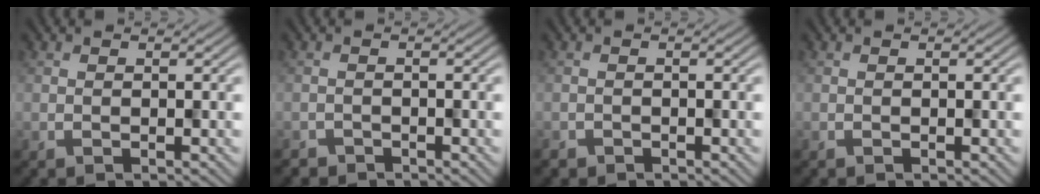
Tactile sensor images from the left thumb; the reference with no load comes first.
{"total": 1.4, "force": [-1.3, 0.5, -0.5], "torque": [0.014, -0.001, -0.021]}
{"total": 1.1, "force": [-0.9, 0.5, -0.3], "torque": [0.008, -0.003, -0.015]}
{"total": 0.0}